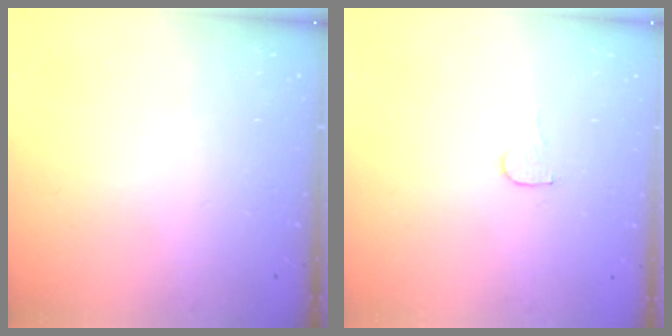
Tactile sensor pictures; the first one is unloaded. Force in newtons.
{"total": 4.5, "press": 4.5, "slide": 0.4}